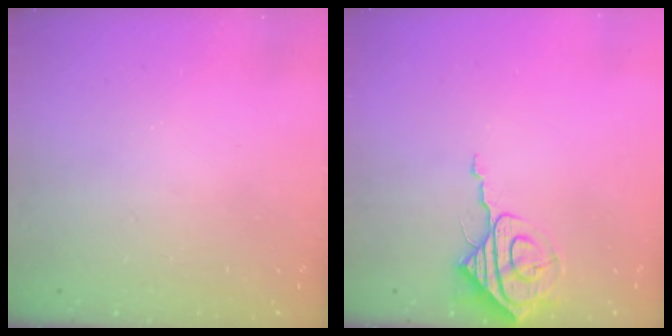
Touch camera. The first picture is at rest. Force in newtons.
{"total": 10.0, "press": 10.0, "slide": 1.0}